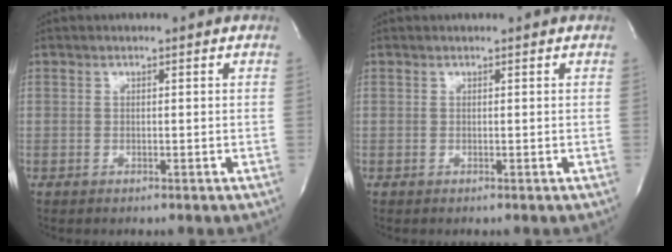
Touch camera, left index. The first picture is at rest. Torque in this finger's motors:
{"motor_torque": [0.00, 0.00, 0.01, 0.00]}